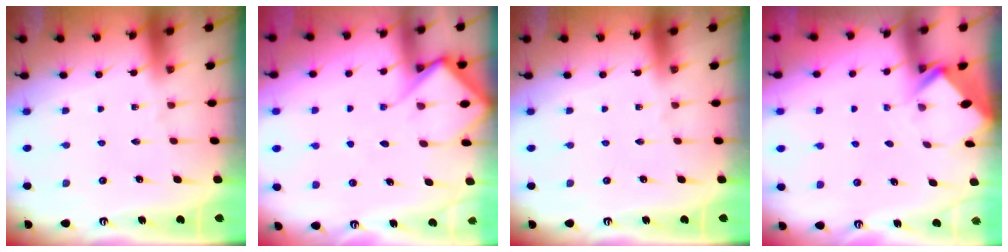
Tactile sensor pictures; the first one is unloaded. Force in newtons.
{"total": 7.4, "press": 7.4, "slide": 0.8}
{"total": 0.0}
{"total": 2.6, "press": 2.6, "slide": 0.2}